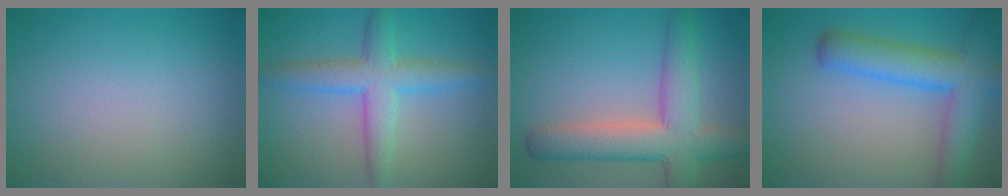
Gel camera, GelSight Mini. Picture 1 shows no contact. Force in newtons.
{"total": 4.8, "press": 4.8, "slide": 0.1}
{"total": 7.1, "press": 7.1, "slide": 0.4}
{"total": 6.6, "press": 6.6, "slide": 0.4}